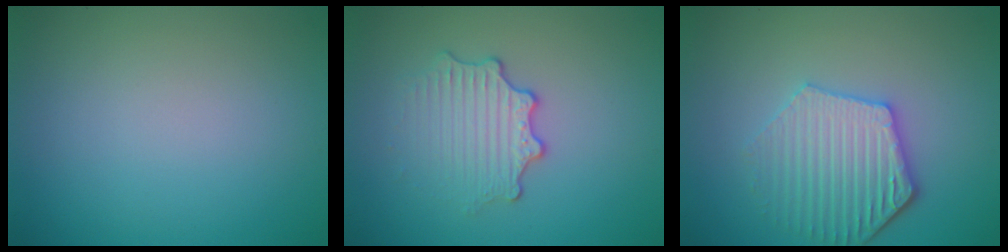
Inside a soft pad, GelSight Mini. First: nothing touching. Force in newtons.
{"total": 3.0, "press": 2.6, "slide": 1.5}
{"total": 4.8, "press": 4.2, "slide": 2.4}